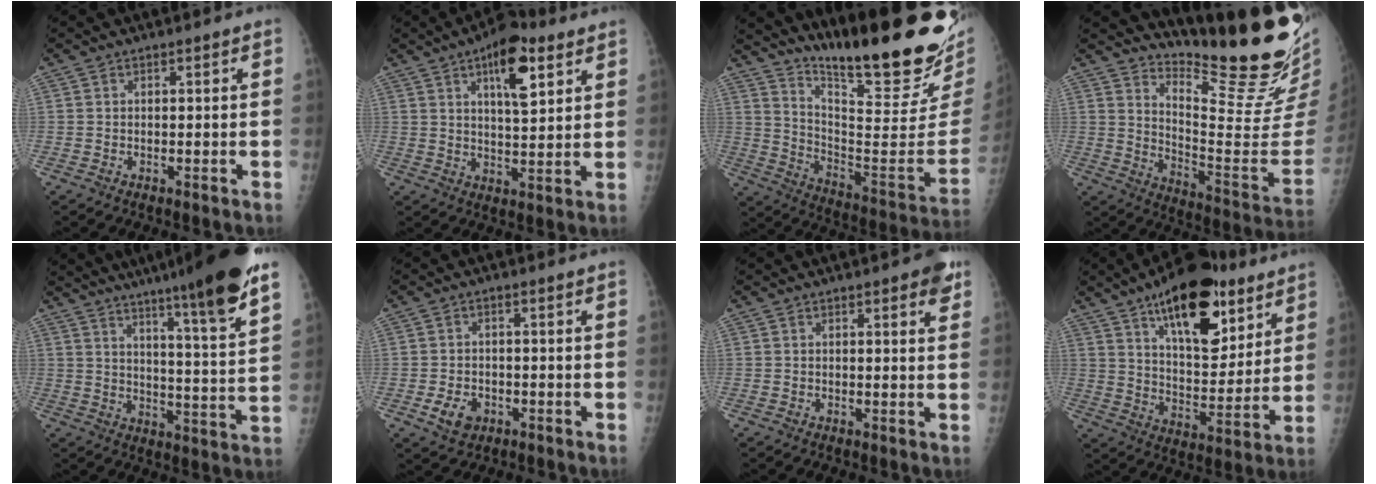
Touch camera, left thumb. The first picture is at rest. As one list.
[{"total": 10.6, "force": [5.3, 3.9, 8.3], "torque": [-0.110, -0.021, 0.081]}, {"total": 29.1, "force": [21.7, 4.9, 18.7], "torque": [-0.260, -0.145, 0.321]}, {"total": 22.4, "force": [19.7, 2.0, 10.4], "torque": [-0.126, -0.196, 0.277]}, {"total": 21.4, "force": [15.2, 0.7, 15.0], "torque": [-0.208, -0.070, 0.218]}, {"total": 4.3, "force": [-1.6, 3.2, 2.4], "torque": [-0.036, 0.002, -0.021]}, {"total": 4.1, "force": [2.3, 1.1, 3.2], "torque": [-0.031, -0.007, 0.022]}, {"total": 21.7, "force": [12.6, 9.5, 14.9], "torque": [-0.186, -0.058, 0.202]}]